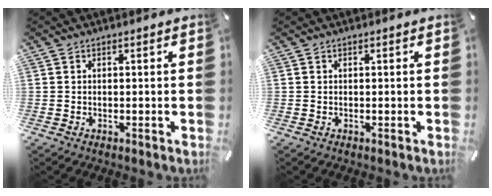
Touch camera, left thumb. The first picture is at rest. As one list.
[{"total": 0.0}]